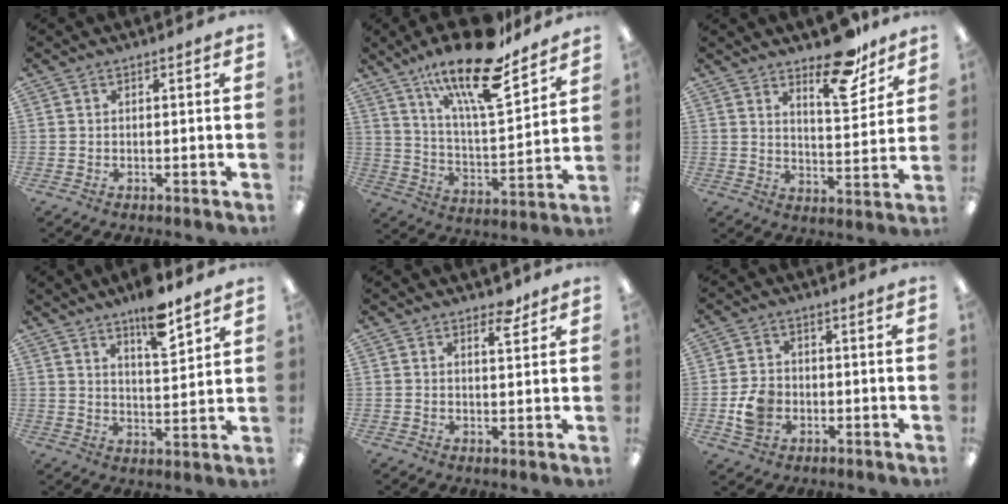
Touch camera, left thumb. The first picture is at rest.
{"total": 21.5, "force": [15.8, 5.8, 13.3], "torque": [-0.227, -0.099, 0.263]}
{"total": 13.9, "force": [10.3, 5.3, 7.7], "torque": [-0.092, -0.070, 0.174]}
{"total": 9.6, "force": [7.5, 2.4, 5.6], "torque": [-0.079, -0.048, 0.125]}
{"total": 4.1, "force": [3.2, 1.5, 2.1], "torque": [-0.007, -0.020, 0.048]}
{"total": 6.7, "force": [-1.7, 5.5, 3.5], "torque": [-0.071, 0.006, -0.030]}